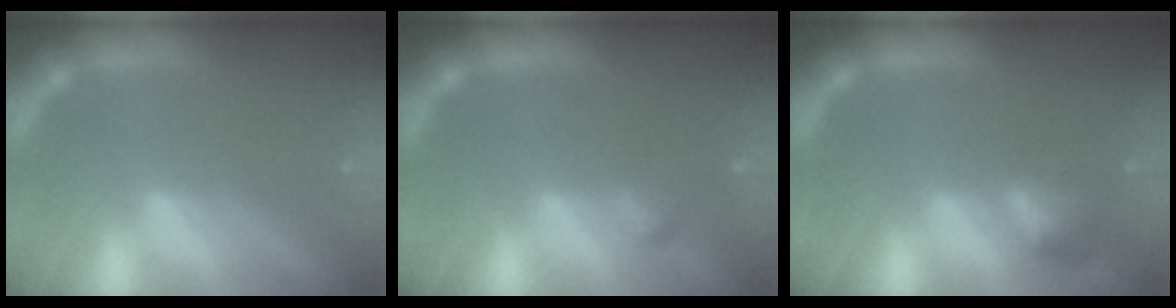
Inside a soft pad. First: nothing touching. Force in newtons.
{"total": 0.9}
{"total": 2.4}